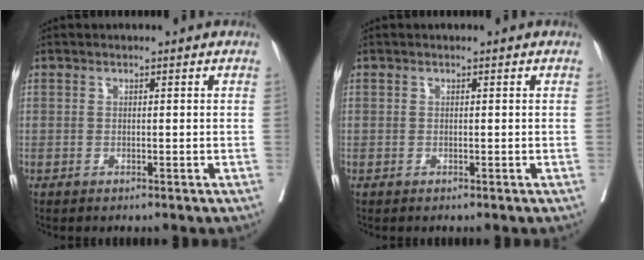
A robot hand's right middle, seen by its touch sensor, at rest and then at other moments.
{"total": 0.0}